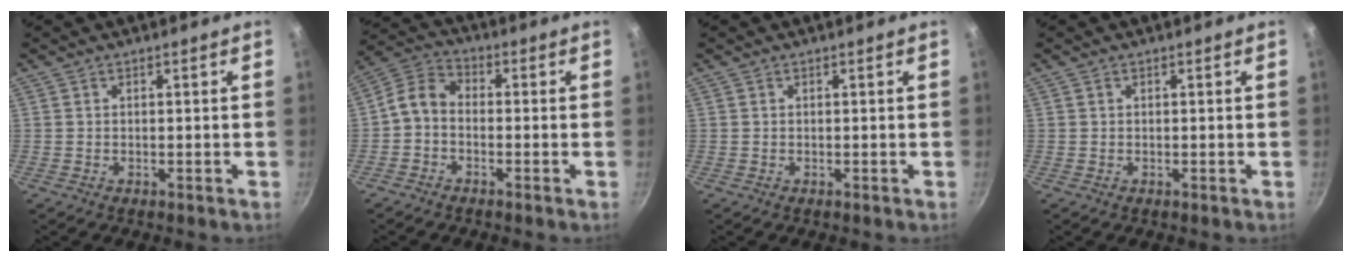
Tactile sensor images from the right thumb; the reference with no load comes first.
{"total": 6.5, "force": [-1.2, 4.6, 4.4], "torque": [-0.076, 0.028, -0.040]}
{"total": 0.0}
{"total": 0.0}